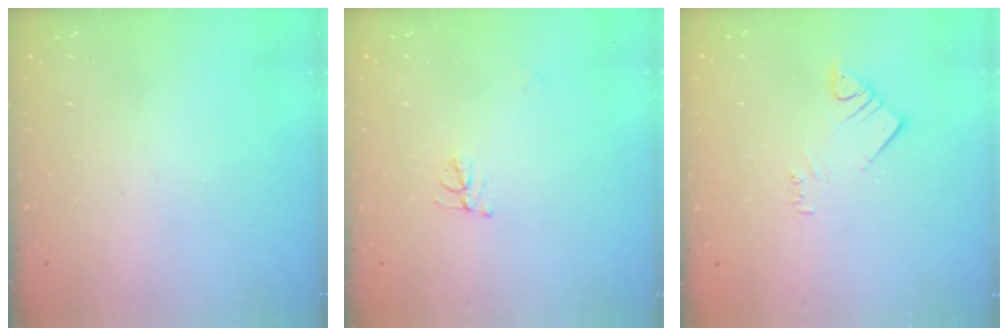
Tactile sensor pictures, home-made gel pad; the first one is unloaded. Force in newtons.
{"total": 4.7, "press": 4.6, "slide": 0.4}
{"total": 3.3, "press": 3.2, "slide": 0.6}